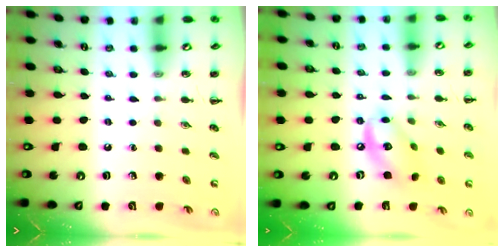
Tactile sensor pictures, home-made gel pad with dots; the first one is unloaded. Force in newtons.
{"total": 10.6, "press": 10.4, "slide": 1.7}